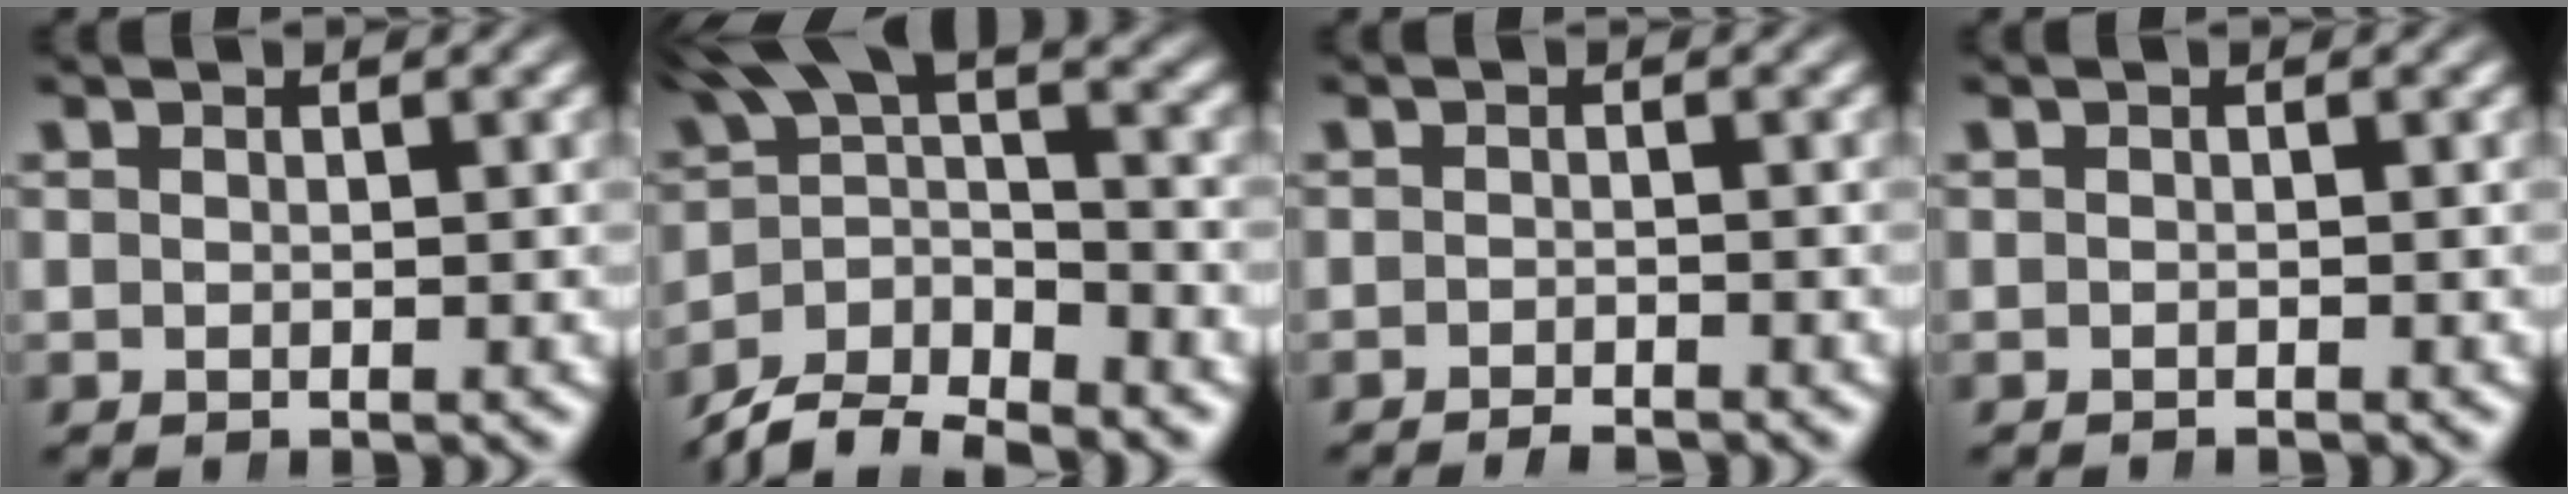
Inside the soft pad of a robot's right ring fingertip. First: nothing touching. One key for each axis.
{"total": 8.2, "fx": -3.3, "fy": 5.6, "fz": 5.0, "tx": -0.075, "ty": -0.014, "tz": -0.061}
{"total": 1.7, "fx": -1.7, "fy": -0.1, "fz": 0.1, "tx": 0.008, "ty": -0.001, "tz": -0.029}
{"total": 0.6, "fx": -0.5, "fy": -0.3, "fz": 0.0, "tx": 0.003, "ty": 0.000, "tz": -0.007}